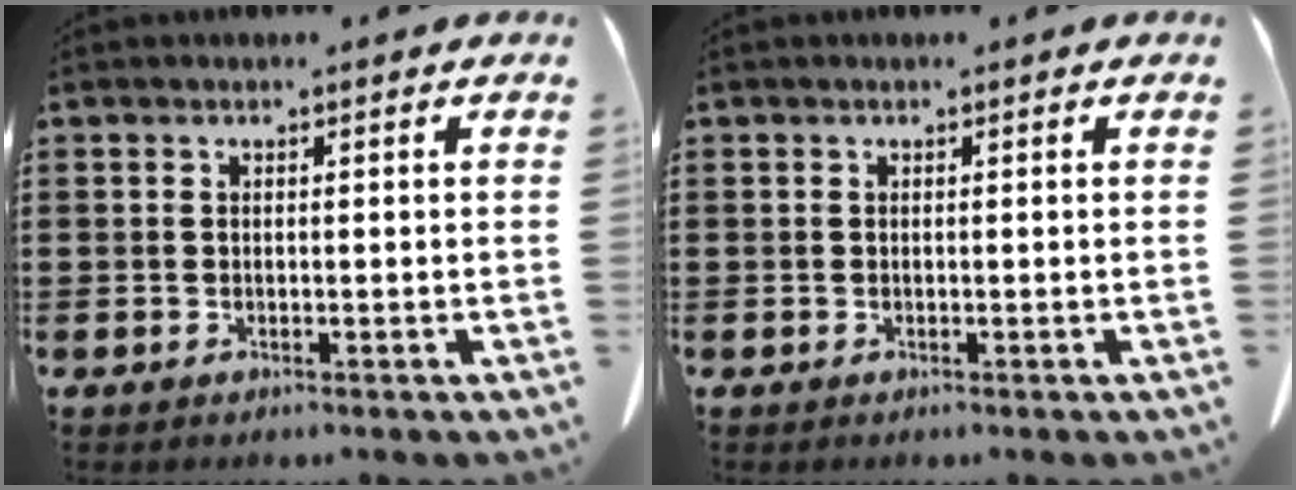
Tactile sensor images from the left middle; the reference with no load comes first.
{"total": 0.0}